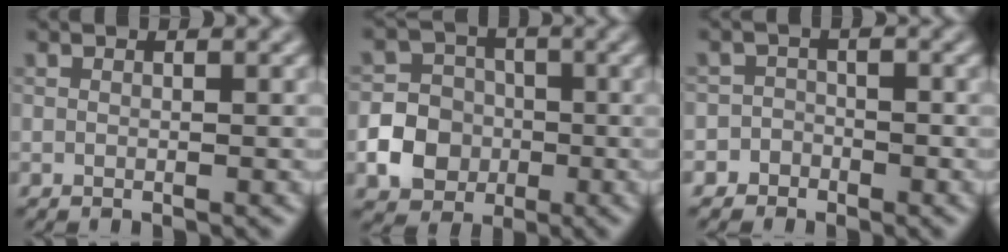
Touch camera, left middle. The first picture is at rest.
{"total": 5.3, "force": [-1.5, 4.7, 2.0], "torque": [-0.019, 0.003, -0.049]}
{"total": 2.8, "force": [-1.8, 2.1, -0.3], "torque": [0.041, 0.008, -0.039]}